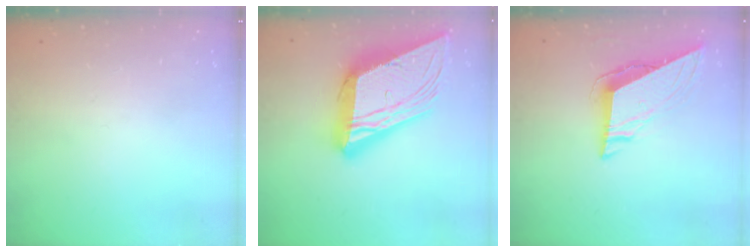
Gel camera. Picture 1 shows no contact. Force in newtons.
{"total": 27.2, "press": 26.9, "slide": 4.5}
{"total": 8.3, "press": 8.2, "slide": 1.5}